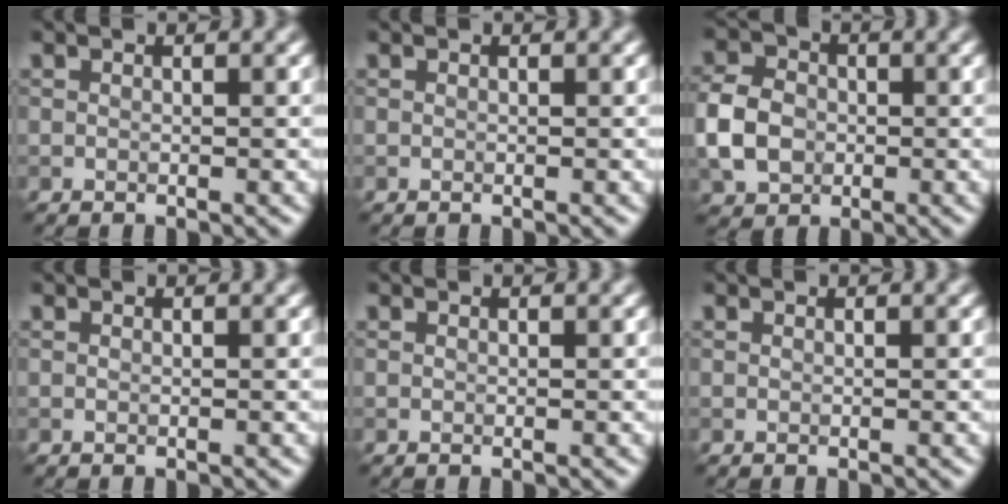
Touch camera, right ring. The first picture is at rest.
{"total": 0.0}
{"total": 5.1, "force": [-0.9, 4.1, 2.9], "torque": [-0.067, 0.004, -0.027]}
{"total": 0.0}
{"total": 0.0}
{"total": 0.0}